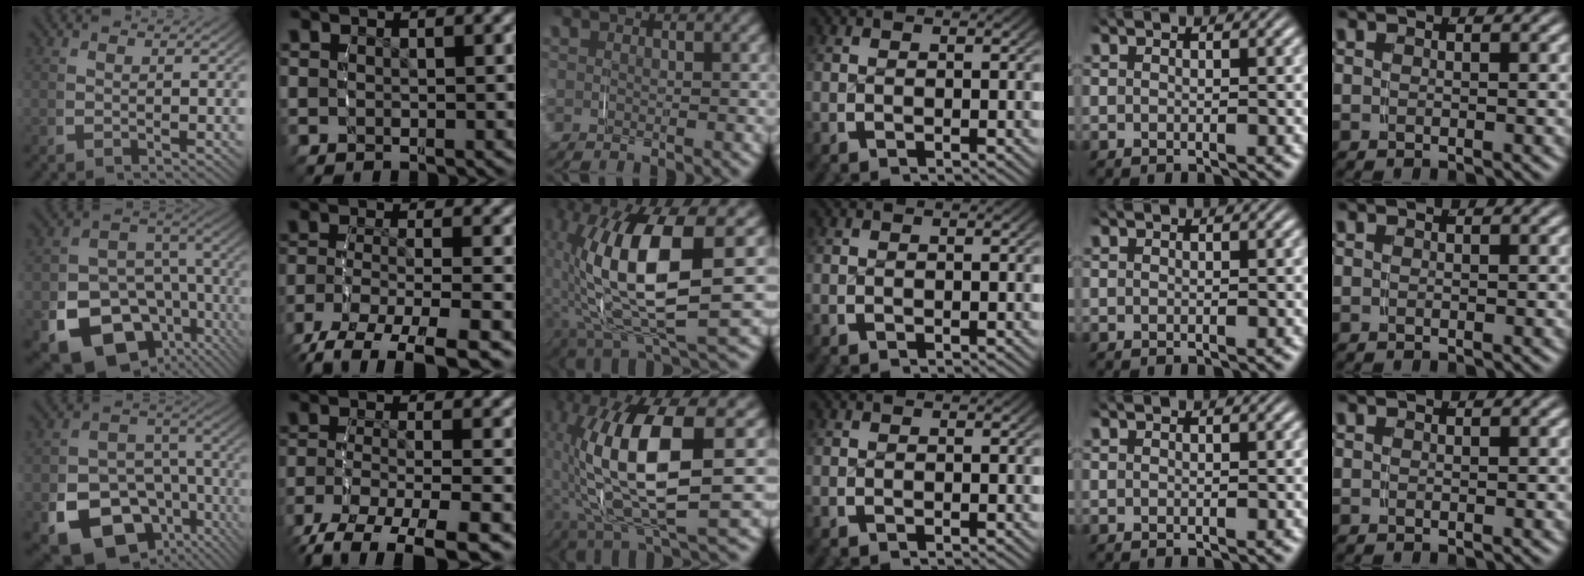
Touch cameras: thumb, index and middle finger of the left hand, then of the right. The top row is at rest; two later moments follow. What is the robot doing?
{"motion": "grasp_and_lifting", "object": "shorts"}